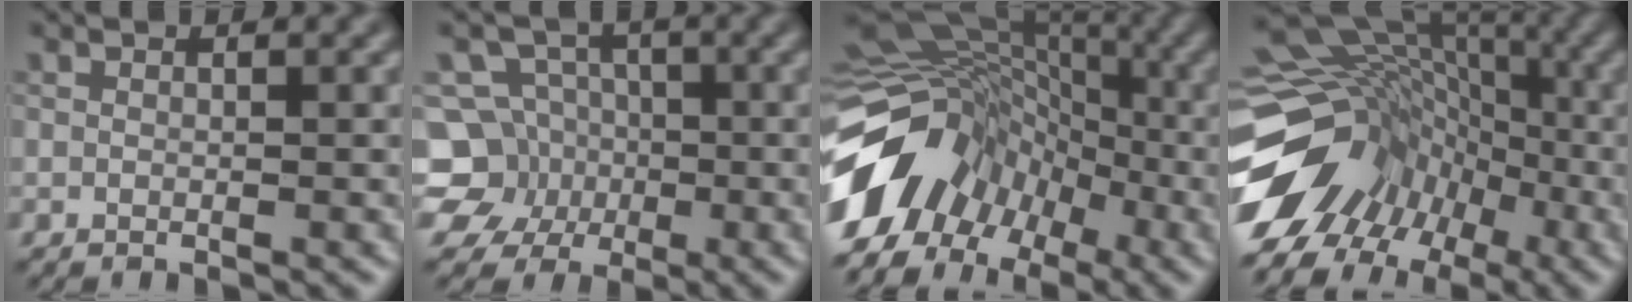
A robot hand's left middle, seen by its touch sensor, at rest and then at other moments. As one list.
[{"total": 8.4, "force": [-2.4, 7.8, 2.1], "torque": [-0.035, 0.012, -0.073]}, {"total": 11.3, "force": [-5.7, 8.2, 5.3], "torque": [-0.106, 0.007, -0.108]}, {"total": 17.7, "force": [-6.3, 14.2, 8.4], "torque": [-0.157, 0.001, -0.104]}]